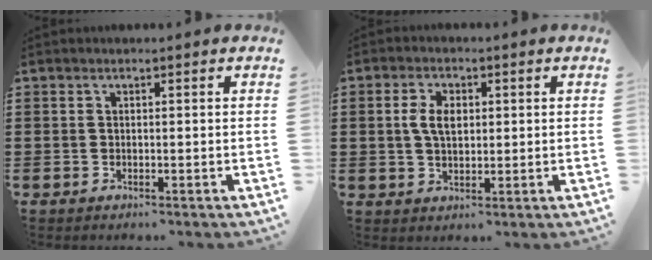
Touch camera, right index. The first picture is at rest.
{"total": 4.5, "force": [0.7, 2.6, 3.6], "torque": [-0.082, 0.010, 0.007]}